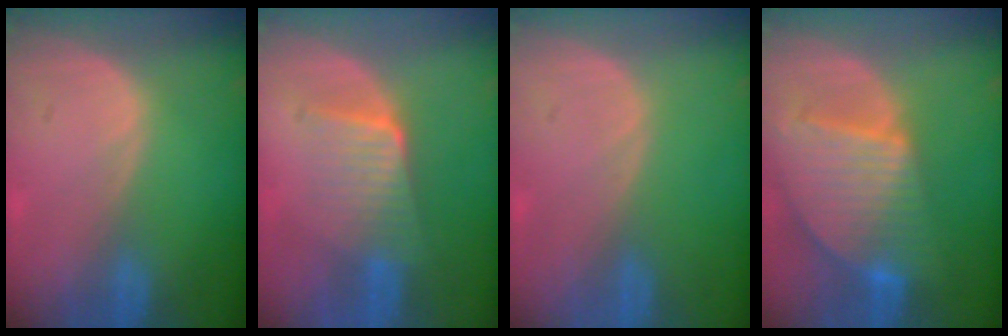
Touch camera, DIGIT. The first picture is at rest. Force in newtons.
{"total": 6.8, "press": 5.9, "slide": 3.3}
{"total": 0.0}
{"total": 9.6, "press": 8.2, "slide": 4.8}